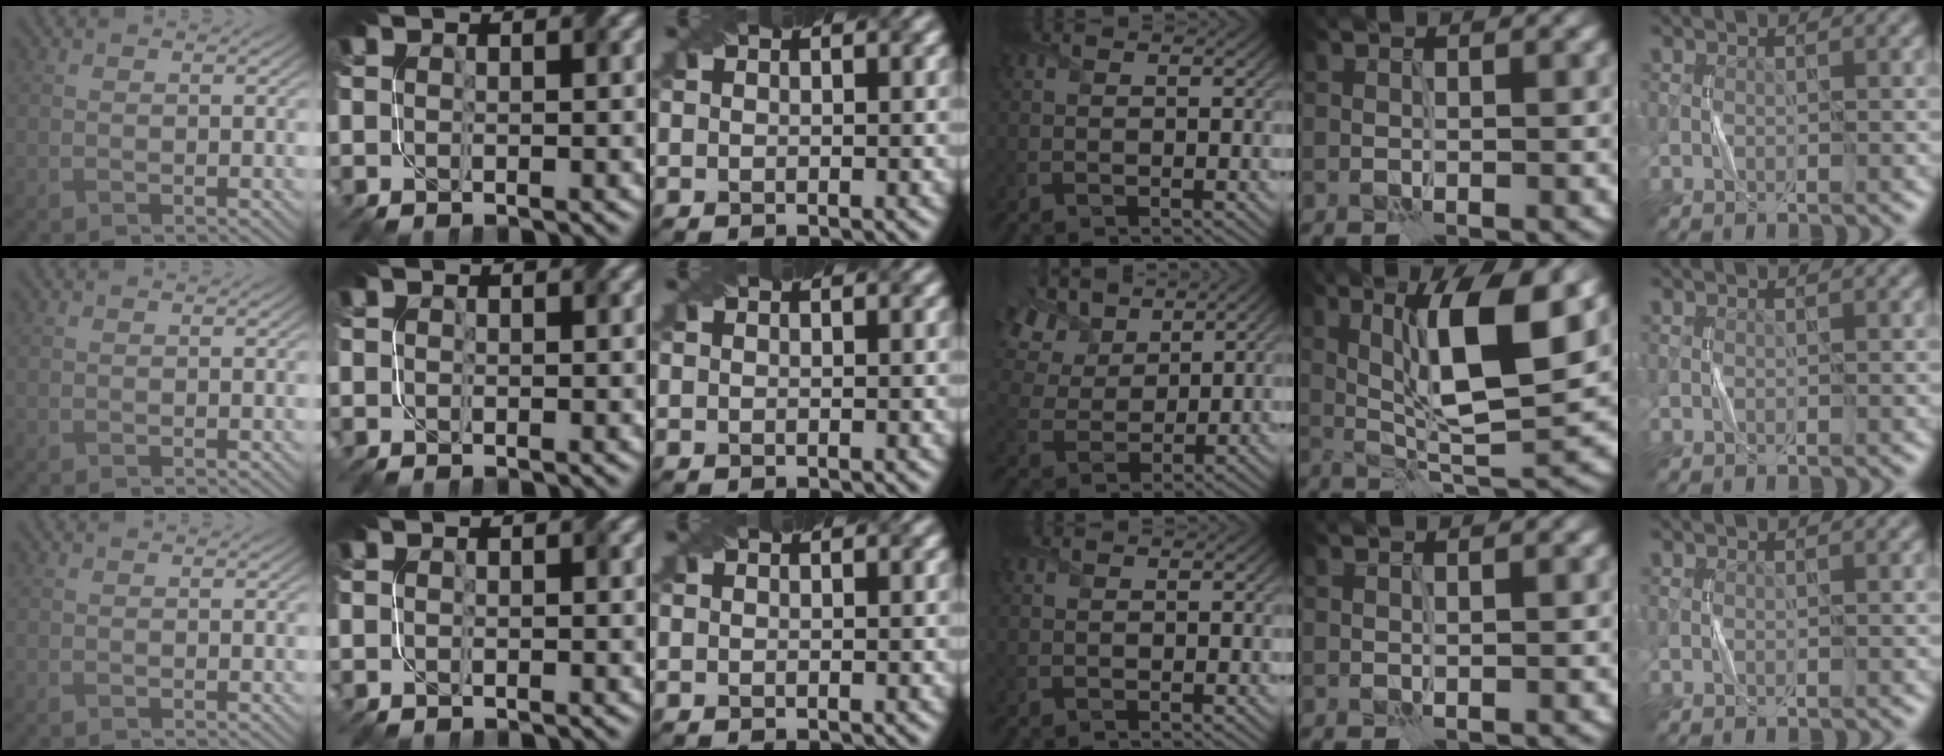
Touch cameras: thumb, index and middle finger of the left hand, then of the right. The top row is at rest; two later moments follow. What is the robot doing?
{"motion": "fold", "object": "napkin"}